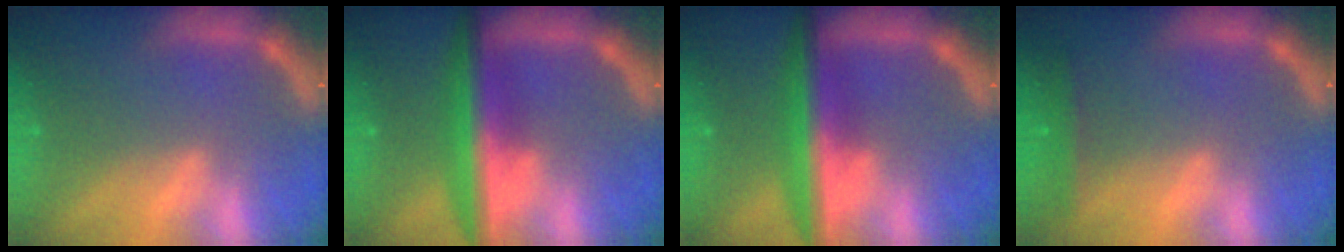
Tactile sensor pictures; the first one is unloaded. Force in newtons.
{"total": 7.1}
{"total": 7.1}
{"total": 1.9}